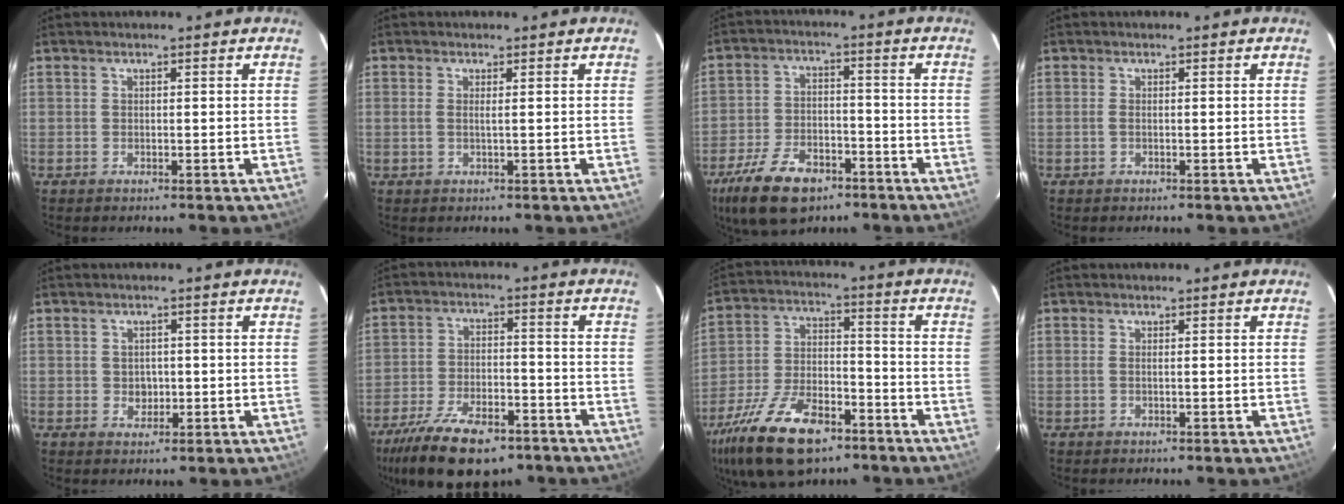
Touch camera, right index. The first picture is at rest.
{"total": 1.0, "force": [0.1, -0.2, 0.9], "torque": [-0.021, -0.001, 0.001]}
{"total": 14.2, "force": [-9.1, 7.4, 8.0], "torque": [-0.185, -0.007, -0.153]}
{"total": 0.8, "force": [-0.1, 0.1, 0.8], "torque": [-0.016, 0.001, -0.003]}
{"total": 3.0, "force": [-0.2, 2.7, 1.2], "torque": [-0.021, 0.006, 0.003]}
{"total": 17.9, "force": [-12.5, 7.7, 10.3], "torque": [-0.222, -0.026, -0.200]}
{"total": 19.6, "force": [-12.7, 8.9, 12.0], "torque": [-0.252, -0.019, -0.217]}
{"total": 0.7, "force": [0.0, -0.1, 0.7], "torque": [-0.015, 0.001, -0.002]}